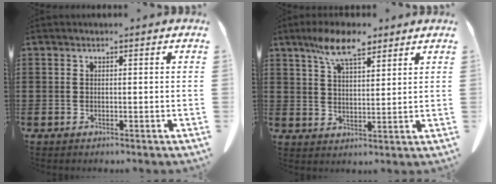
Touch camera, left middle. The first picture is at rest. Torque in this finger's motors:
{"motor_torque": [1.63, 0.51, 0.31, 0.18]}